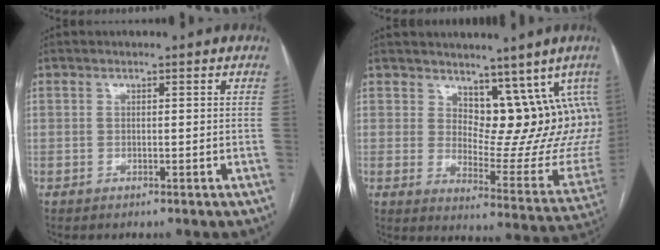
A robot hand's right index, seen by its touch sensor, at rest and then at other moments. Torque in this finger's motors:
{"motor_torque": [0.09, 0.14, 0.01, 0.00]}